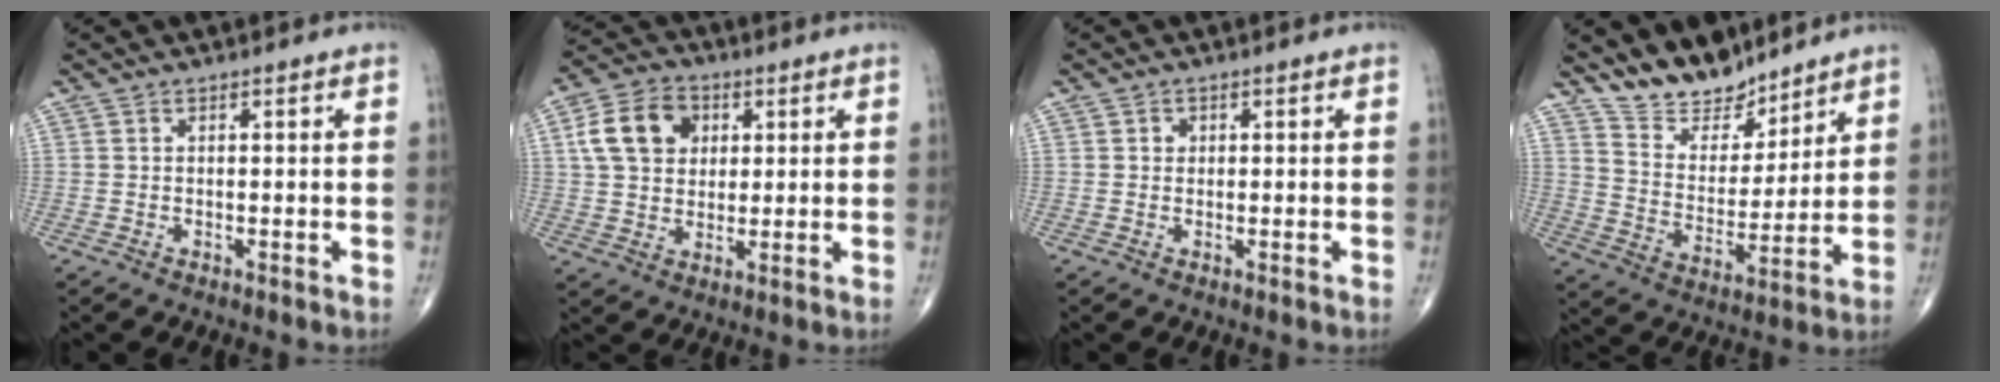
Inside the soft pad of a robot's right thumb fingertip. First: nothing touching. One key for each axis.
{"total": 11.2, "fx": 3.1, "fy": 8.5, "fz": 6.6, "tx": -0.100, "ty": 0.005, "tz": 0.049}
{"total": 1.1, "fx": 0.2, "fy": 1.0, "fz": 0.3, "tx": 0.000, "ty": 0.001, "tz": 0.002}
{"total": 11.9, "fx": 10.2, "fy": 5.2, "fz": 3.2, "tx": -0.023, "ty": -0.080, "tz": 0.191}